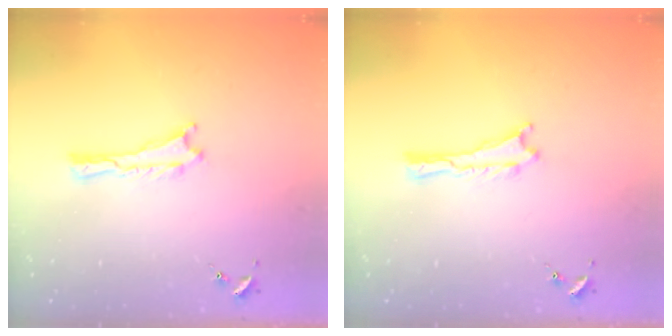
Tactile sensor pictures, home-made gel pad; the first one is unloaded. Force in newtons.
{"total": 0.0}